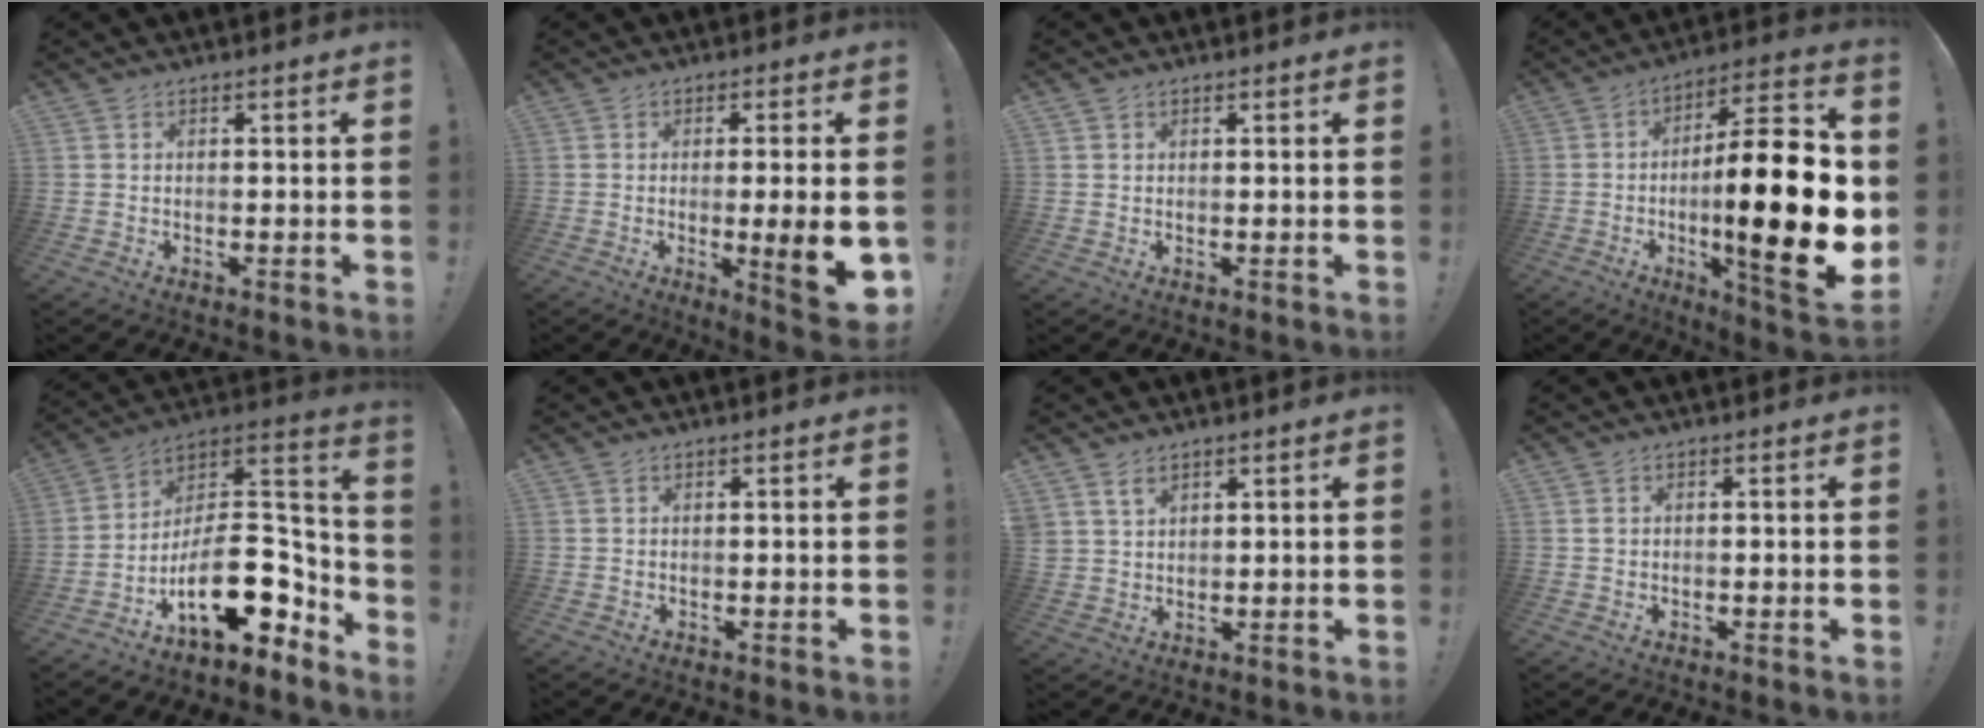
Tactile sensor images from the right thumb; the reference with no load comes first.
{"total": 10.6, "force": [-1.7, 0.8, 10.5], "torque": [-0.142, -0.005, -0.023]}
{"total": 0.6, "force": [0.4, 0.4, 0.0], "torque": [0.006, -0.001, 0.007]}
{"total": 27.4, "force": [-3.3, 6.3, 26.5], "torque": [-0.421, 0.013, -0.055]}
{"total": 20.8, "force": [-7.1, 11.1, 16.1], "torque": [-0.257, 0.033, -0.107]}
{"total": 0.0}
{"total": 3.8, "force": [2.6, 2.4, 1.4], "torque": [-0.023, -0.011, 0.048]}
{"total": 0.7, "force": [0.0, 0.7, 0.1], "torque": [-0.001, 0.006, -0.002]}